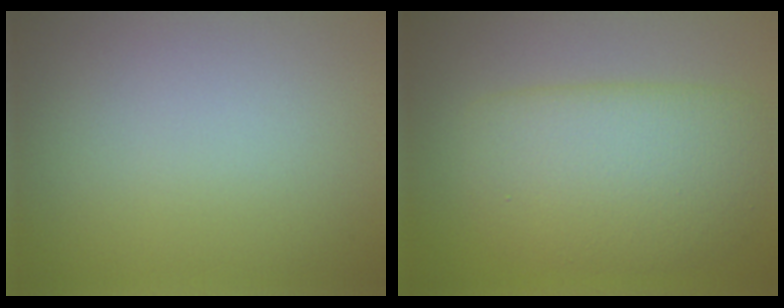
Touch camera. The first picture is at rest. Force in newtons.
{"total": 6.0, "press": 6.0, "slide": 0.2}